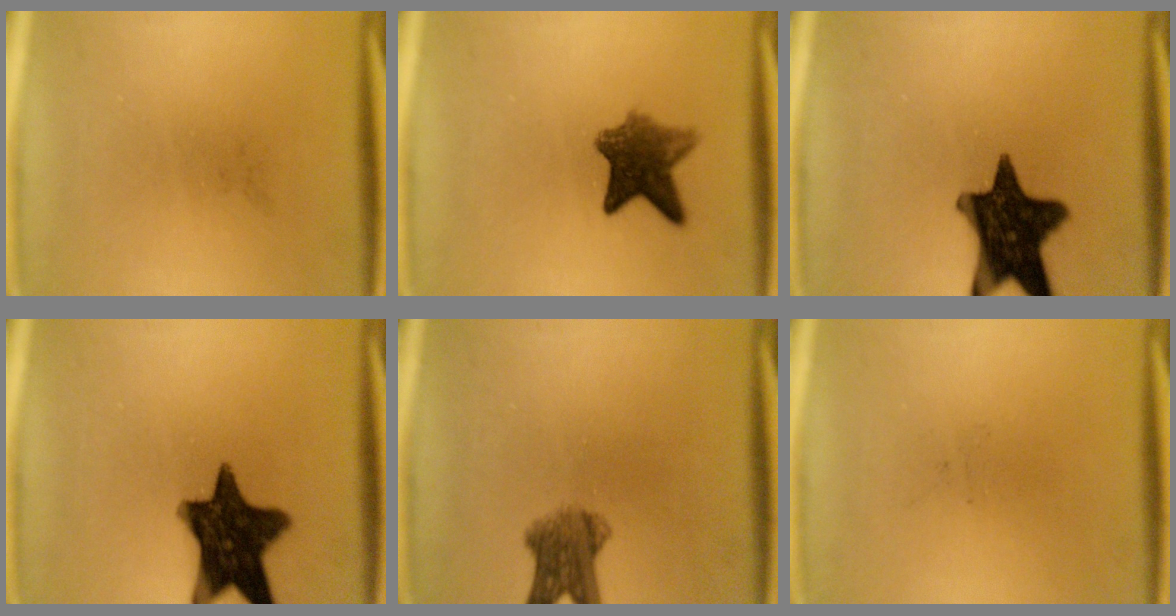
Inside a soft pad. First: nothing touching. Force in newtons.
{"total": 7.0}
{"total": 15.1}
{"total": 14.4}
{"total": 5.7}
{"total": 0.0}